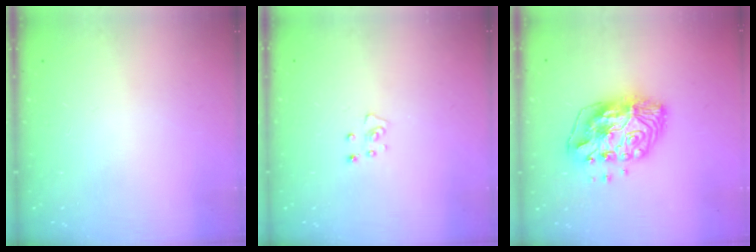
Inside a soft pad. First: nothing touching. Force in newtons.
{"total": 3.1, "press": 3.1, "slide": 0.2}
{"total": 13.7, "press": 13.7, "slide": 1.0}